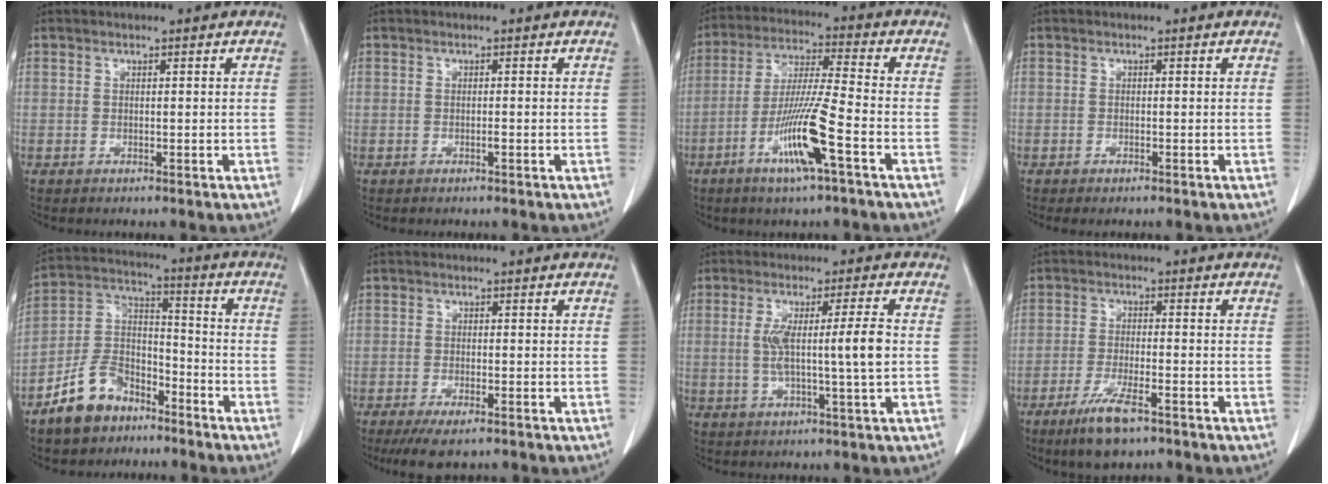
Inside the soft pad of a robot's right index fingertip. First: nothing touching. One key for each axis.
{"total": 0.0}
{"total": 11.5, "fx": -4.9, "fy": -0.3, "fz": 10.3, "tx": -0.202, "ty": -0.011, "tz": -0.094}
{"total": 0.7, "fx": -0.6, "fy": 0.1, "fz": 0.4, "tx": -0.012, "ty": -0.004, "tz": -0.007}
{"total": 10.5, "fx": -7.4, "fy": 6.1, "fz": 4.4, "tx": -0.099, "ty": 0.019, "tz": -0.139}
{"total": 4.8, "fx": -3.4, "fy": 1.1, "fz": 3.2, "tx": -0.059, "ty": -0.012, "tz": -0.055}
{"total": 7.8, "fx": 0.2, "fy": -0.6, "fz": 7.8, "tx": -0.140, "ty": 0.004, "tz": 0.008}
{"total": 7.1, "fx": -4.6, "fy": 1.3, "fz": 5.2, "tx": -0.107, "ty": -0.015, "tz": -0.079}